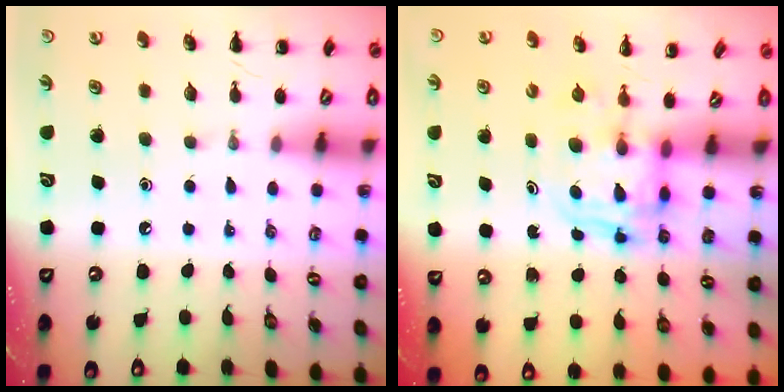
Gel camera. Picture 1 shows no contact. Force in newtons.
{"total": 2.8, "press": 2.8, "slide": 0.2}